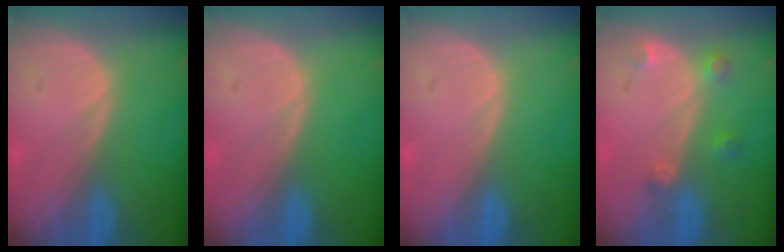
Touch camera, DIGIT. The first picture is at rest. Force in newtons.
{"total": 0.0}
{"total": 0.0}
{"total": 2.6, "press": 2.6, "slide": 0.4}